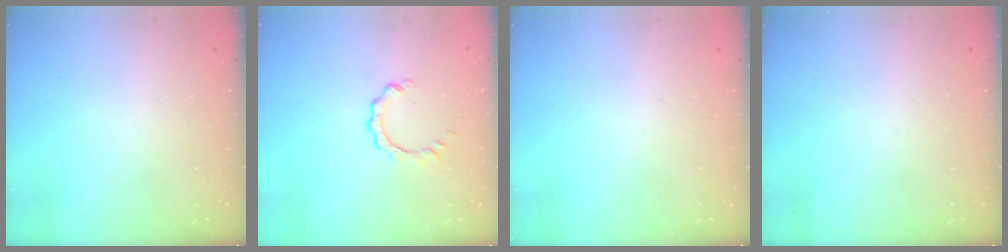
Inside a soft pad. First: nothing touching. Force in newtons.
{"total": 2.9, "press": 2.8, "slide": 0.3}
{"total": 0.0}
{"total": 0.0}